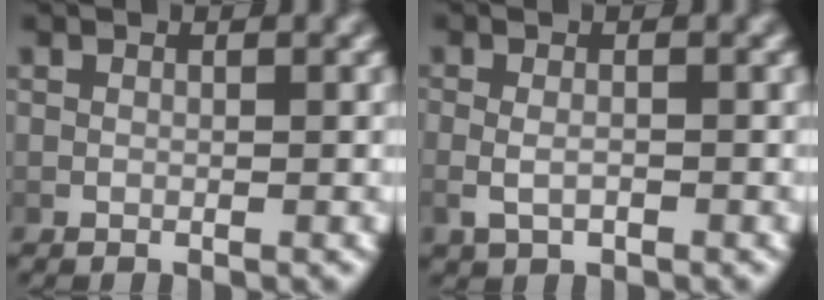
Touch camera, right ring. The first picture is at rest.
{"total": 1.8, "force": [-0.7, 0.9, 1.4], "torque": [-0.043, -0.009, -0.002]}